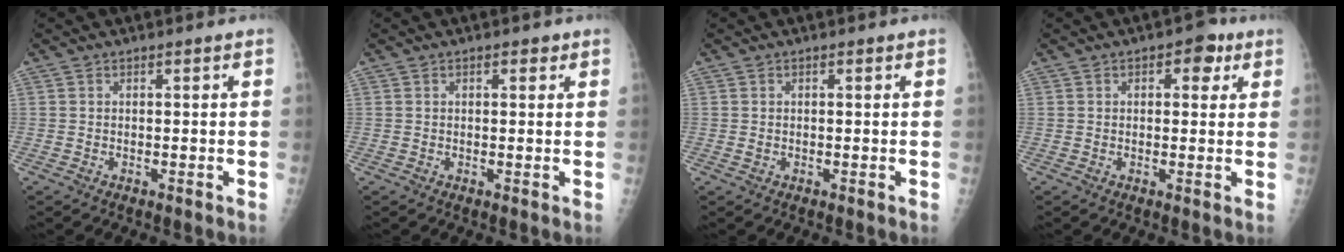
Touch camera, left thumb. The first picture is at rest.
{"total": 1.6, "force": [0.9, 0.9, 1.1], "torque": [-0.006, -0.001, 0.009]}
{"total": 0.8, "force": [0.2, 0.6, 0.5], "torque": [-0.007, -0.001, 0.004]}
{"total": 4.8, "force": [2.0, 2.9, 3.2], "torque": [-0.011, -0.001, 0.018]}